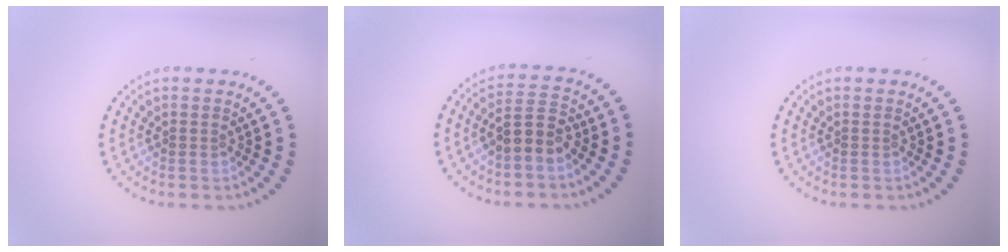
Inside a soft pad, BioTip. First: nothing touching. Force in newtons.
{"total": 2.8, "press": 2.6, "slide": 1.0}
{"total": 0.0}